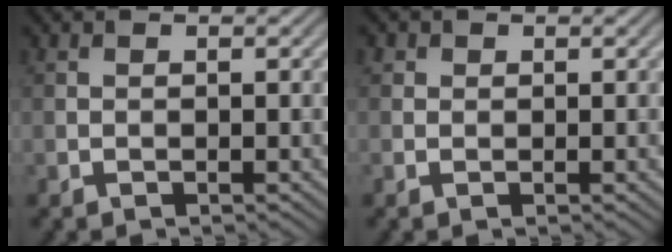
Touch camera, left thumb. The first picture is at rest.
{"total": 1.1, "force": [0.5, 1.0, 0.2], "torque": [0.000, -0.002, 0.004]}